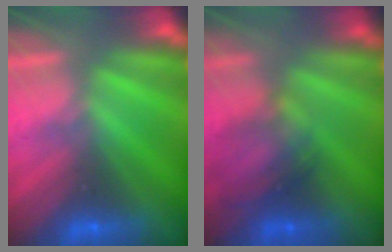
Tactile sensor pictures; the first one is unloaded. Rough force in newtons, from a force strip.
{"total": 2.0}